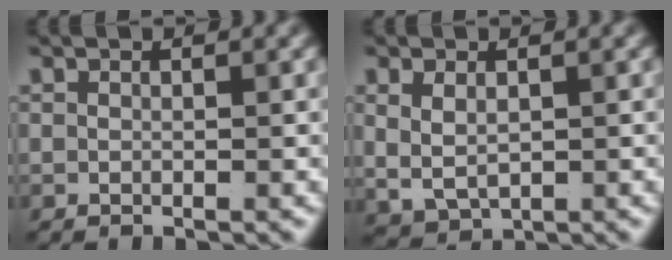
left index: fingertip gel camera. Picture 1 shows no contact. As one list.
[{"total": 4.4, "force": [0.2, 3.6, 2.5], "torque": [-0.066, -0.021, 0.018]}]